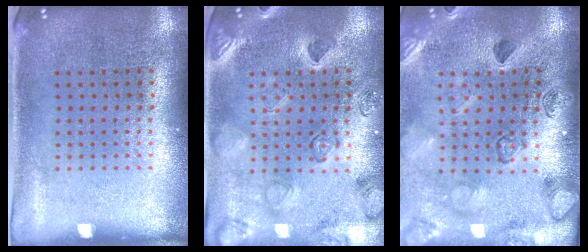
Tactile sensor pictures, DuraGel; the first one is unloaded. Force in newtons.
{"total": 2.4, "press": 2.4, "slide": 0.5}
{"total": 2.3, "press": 2.3, "slide": 0.3}